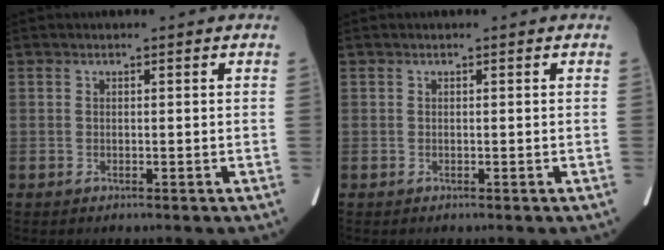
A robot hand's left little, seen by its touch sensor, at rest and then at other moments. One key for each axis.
{"total": 0.0}